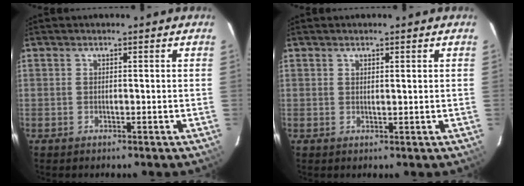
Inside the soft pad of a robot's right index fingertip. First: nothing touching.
{"total": 1.0, "force": [0.7, 0.2, 0.7], "torque": [-0.012, 0.002, 0.012]}